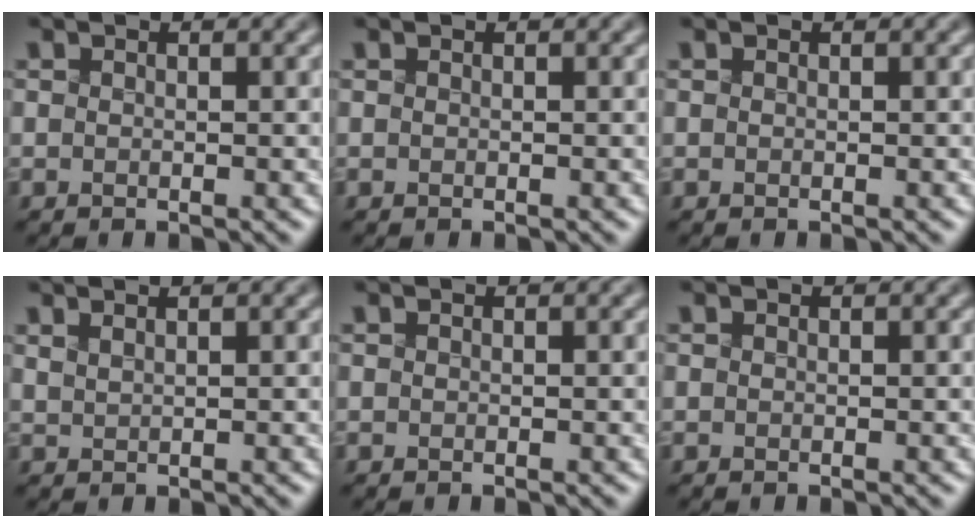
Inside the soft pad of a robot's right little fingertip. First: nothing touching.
{"total": 0.0}
{"total": 0.0}
{"total": 0.6, "force": [0.5, -0.1, 0.3], "torque": [-0.008, 0.001, 0.022]}
{"total": 0.0}
{"total": 0.0}